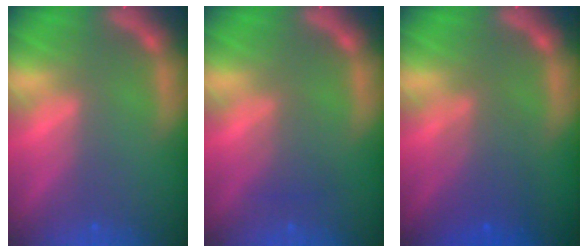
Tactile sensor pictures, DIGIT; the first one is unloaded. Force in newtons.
{"total": 2.0}
{"total": 4.1}